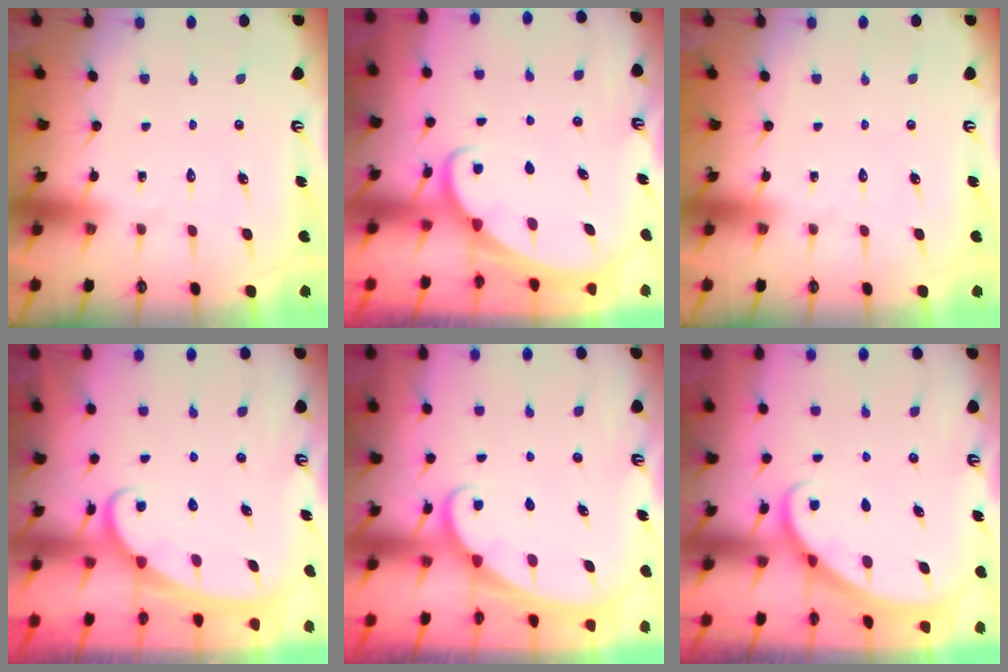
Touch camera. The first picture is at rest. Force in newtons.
{"total": 1.6, "press": 1.6, "slide": 0.1}
{"total": 0.0}
{"total": 2.6, "press": 2.6, "slide": 0.4}
{"total": 1.7, "press": 1.7, "slide": 0.1}
{"total": 2.0, "press": 2.0, "slide": 0.1}